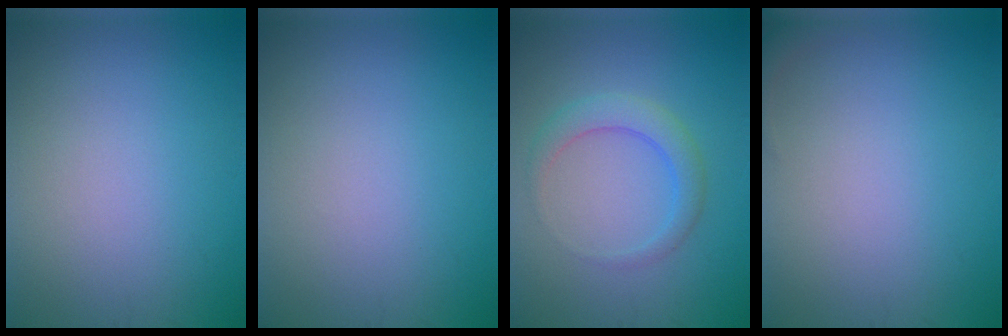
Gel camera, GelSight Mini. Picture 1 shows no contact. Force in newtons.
{"total": 0.0}
{"total": 2.8, "press": 2.8, "slide": 0.1}
{"total": 1.1, "press": 1.1, "slide": 0.1}